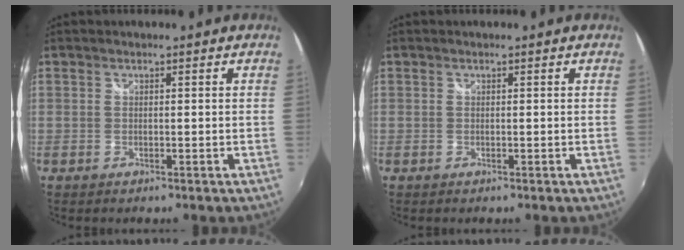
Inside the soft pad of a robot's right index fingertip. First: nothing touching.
{"total": 0.0}